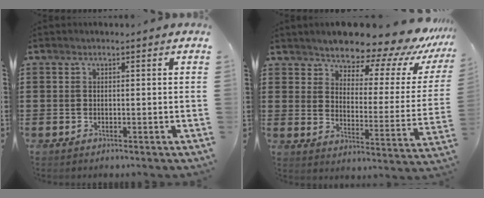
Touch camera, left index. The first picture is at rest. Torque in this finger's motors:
{"motor_torque": [2.14, 0.00, 1.05, 0.20]}